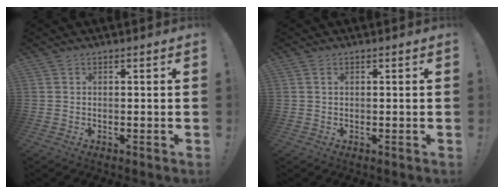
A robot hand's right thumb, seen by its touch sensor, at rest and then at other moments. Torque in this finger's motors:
{"motor_torque": [0.16, 0.09, -0.01, -0.06, 0.06]}